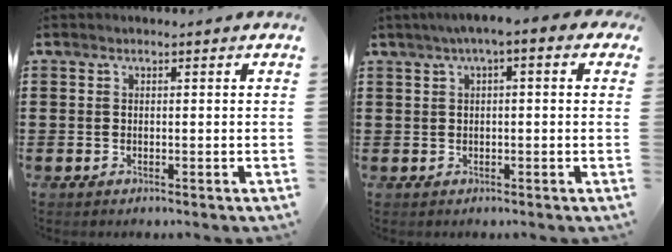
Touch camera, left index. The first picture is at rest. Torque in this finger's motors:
{"motor_torque": [2.14, 0.00, 1.05, 0.21]}